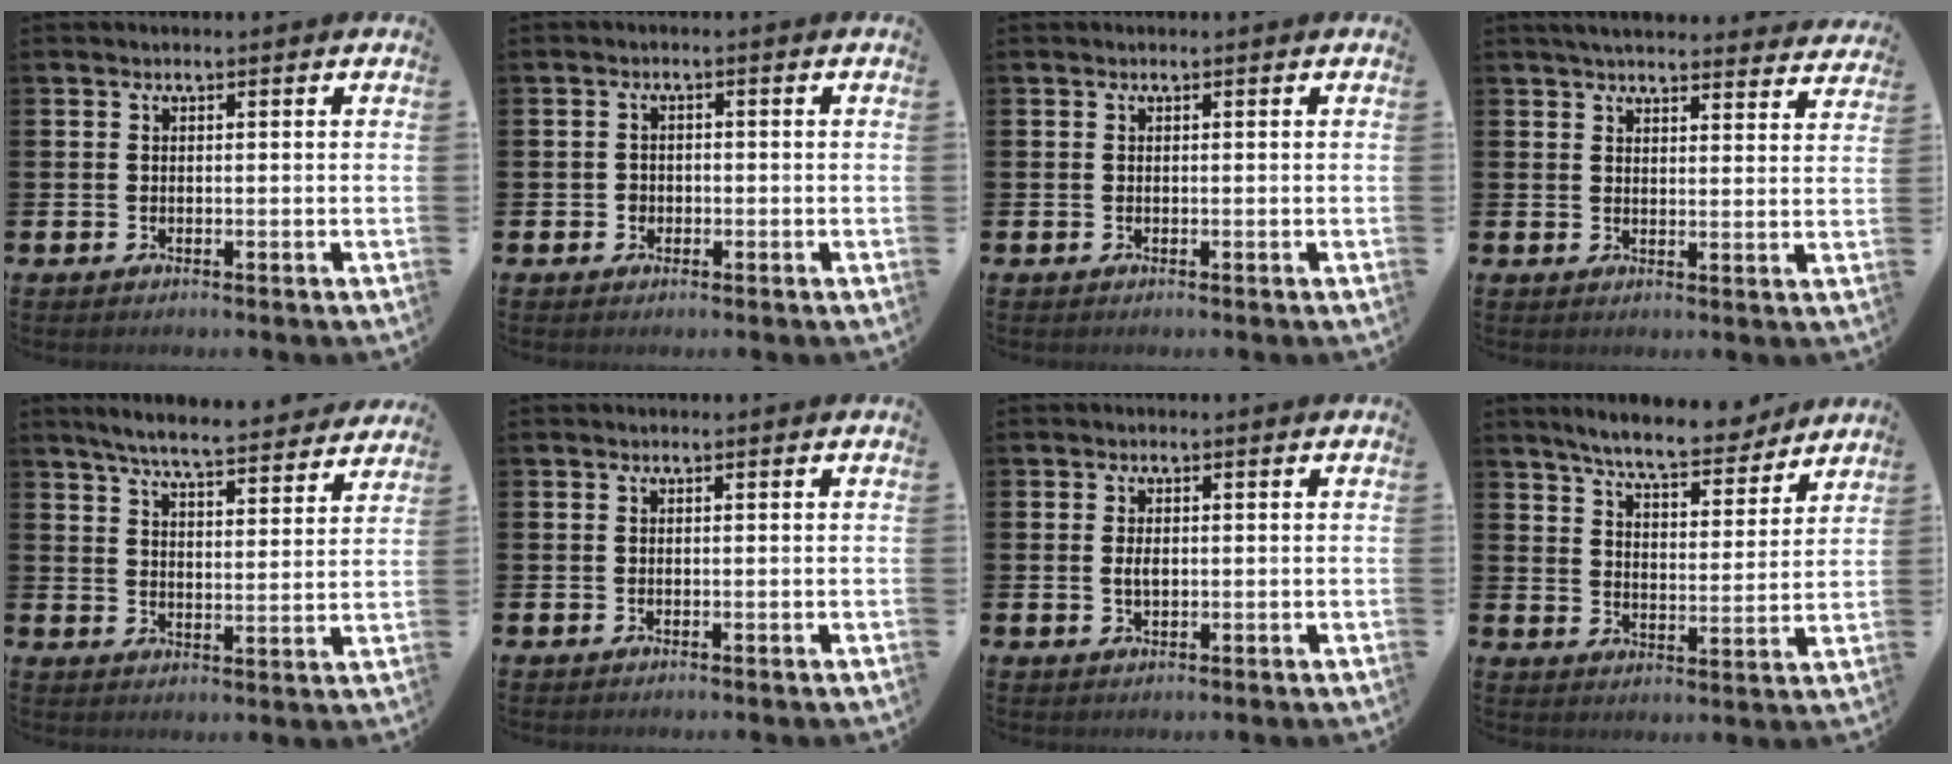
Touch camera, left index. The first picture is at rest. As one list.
[{"total": 1.4, "force": [-0.5, 1.3, 0.2], "torque": [-0.004, 0.004, -0.012]}, {"total": 0.0}, {"total": 4.6, "force": [4.5, 0.6, 0.9], "torque": [-0.022, -0.024, 0.079]}, {"total": 6.5, "force": [6.3, 0.4, 1.8], "torque": [-0.042, -0.047, 0.105]}, {"total": 0.0}, {"total": 1.6, "force": [0.1, 0.9, 1.4], "torque": [-0.016, 0.001, -0.003]}, {"total": 7.9, "force": [7.3, 1.0, 2.7], "torque": [-0.065, -0.045, 0.126]}]